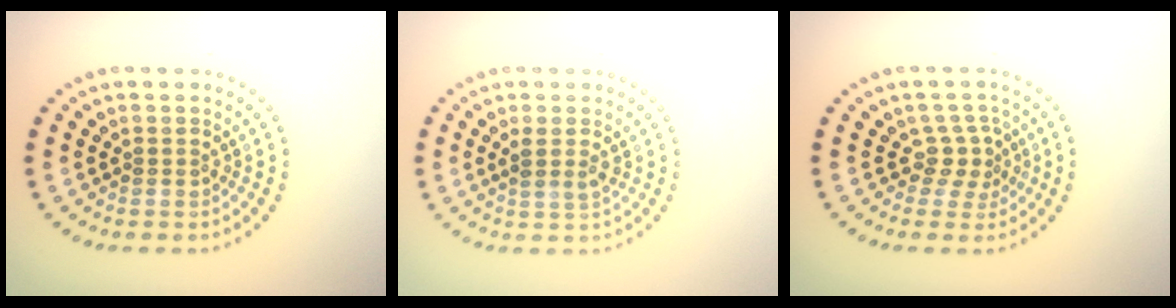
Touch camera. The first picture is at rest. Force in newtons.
{"total": 1.5, "press": 1.2, "slide": 0.9}
{"total": 2.2, "press": 1.5, "slide": 1.7}